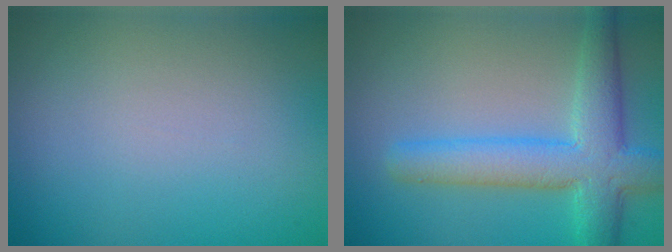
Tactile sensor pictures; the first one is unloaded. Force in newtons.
{"total": 6.1, "press": 6.1, "slide": 0.1}